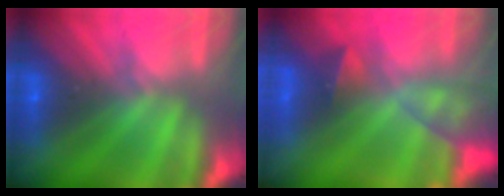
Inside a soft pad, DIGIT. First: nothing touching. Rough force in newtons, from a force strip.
{"total": 7.8}